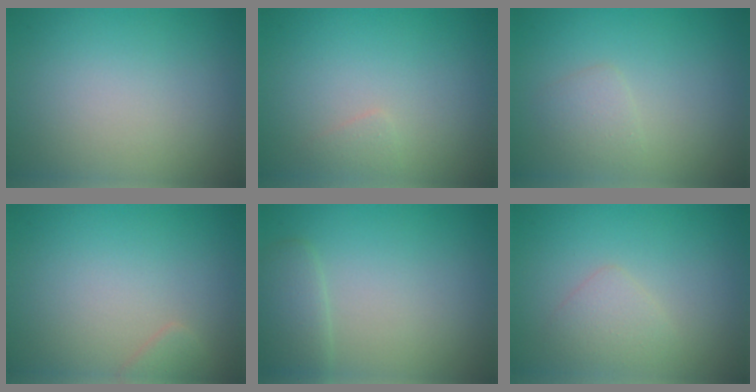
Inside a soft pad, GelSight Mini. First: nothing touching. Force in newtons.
{"total": 0.7, "press": 0.7, "slide": 0.0}
{"total": 1.4, "press": 1.4, "slide": 0.1}
{"total": 1.2, "press": 1.2, "slide": 0.0}
{"total": 2.1, "press": 2.0, "slide": 0.1}
{"total": 1.7, "press": 1.7, "slide": 0.1}